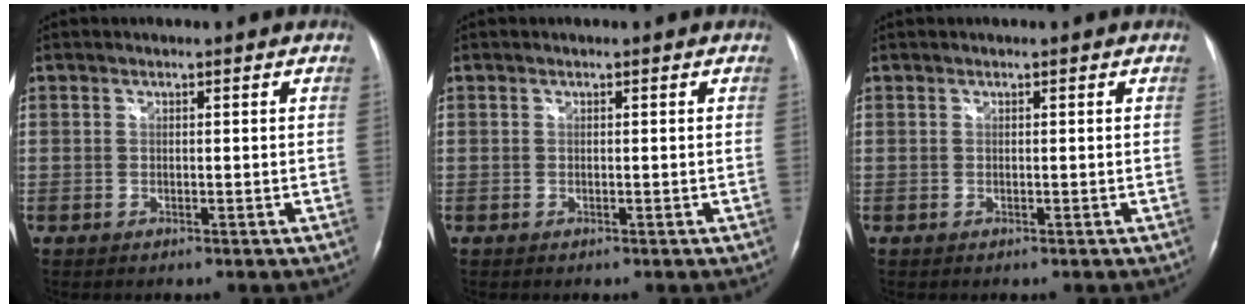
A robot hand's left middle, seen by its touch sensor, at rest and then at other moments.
{"total": 0.0}
{"total": 0.0}